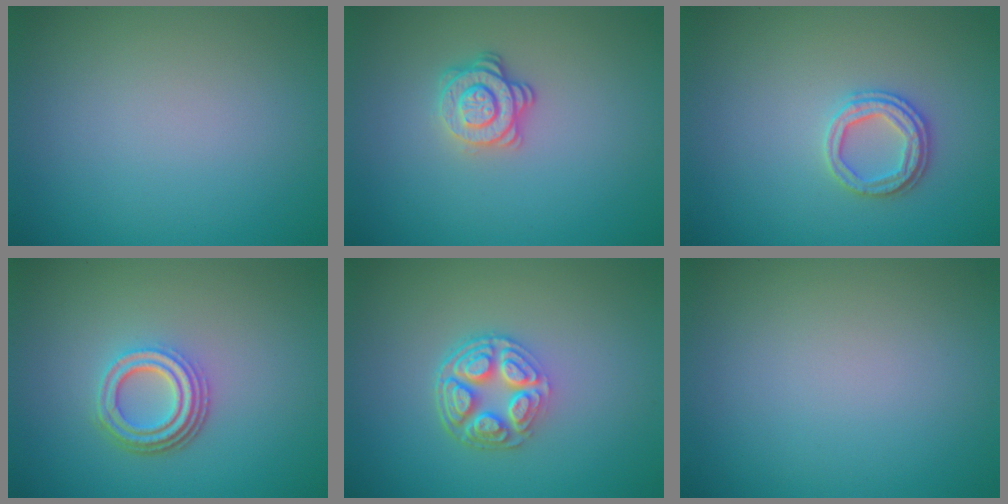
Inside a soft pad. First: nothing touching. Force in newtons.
{"total": 2.8, "press": 2.5, "slide": 1.3}
{"total": 2.6, "press": 2.4, "slide": 0.8}
{"total": 4.1, "press": 3.1, "slide": 2.7}
{"total": 4.9, "press": 3.6, "slide": 3.3}
{"total": 0.0}